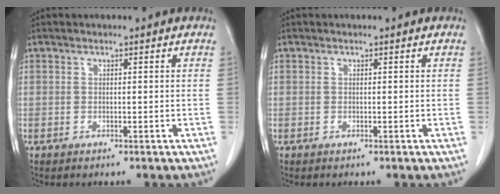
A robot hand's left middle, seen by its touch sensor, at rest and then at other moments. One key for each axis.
{"total": 0.0}